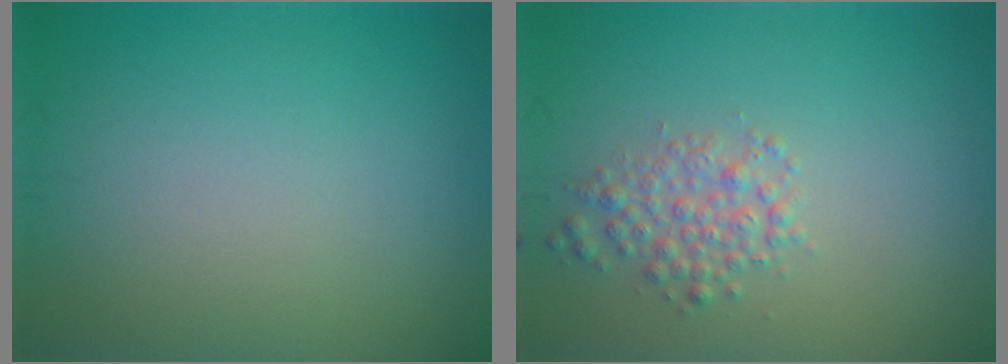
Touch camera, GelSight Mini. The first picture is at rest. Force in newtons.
{"total": 2.4, "press": 2.4, "slide": 0.1}